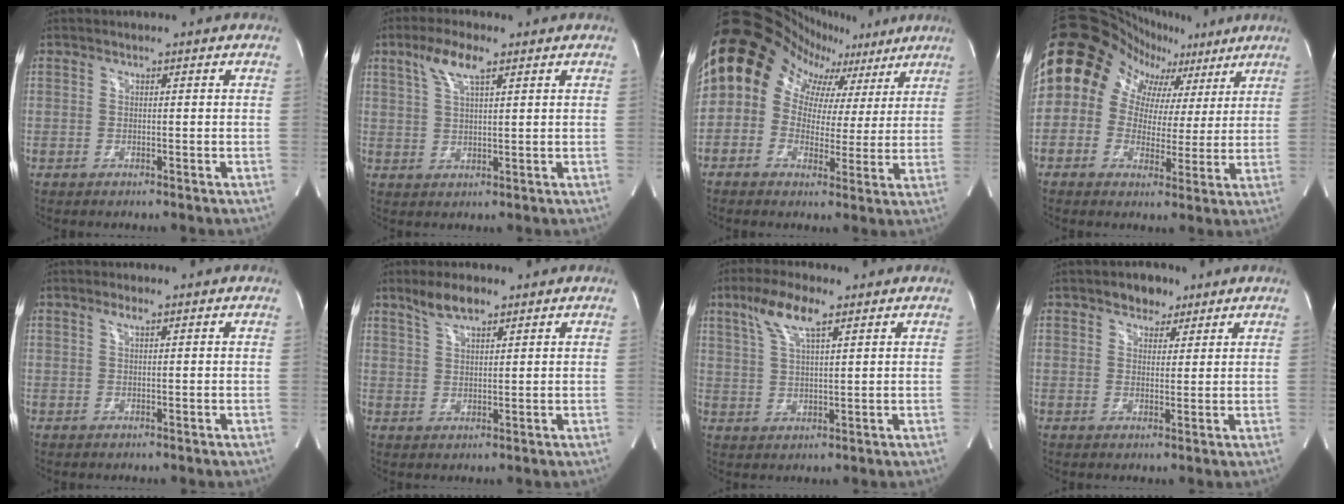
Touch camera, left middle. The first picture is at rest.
{"total": 5.8, "force": [3.2, 1.2, 4.6], "torque": [-0.101, 0.013, 0.064]}
{"total": 19.5, "force": [9.7, 14.3, 8.9], "torque": [-0.160, 0.091, 0.134]}
{"total": 17.7, "force": [7.3, 14.3, 7.5], "torque": [-0.123, 0.081, 0.106]}
{"total": 1.0, "force": [0.6, 0.1, 0.8], "torque": [-0.018, 0.003, 0.011]}
{"total": 4.6, "force": [3.4, 1.3, 2.8], "torque": [-0.061, 0.008, 0.068]}
{"total": 7.3, "force": [4.2, 1.6, 5.7], "torque": [-0.123, 0.013, 0.083]}
{"total": 3.9, "force": [2.6, 2.7, 1.2], "torque": [-0.013, 0.005, 0.040]}